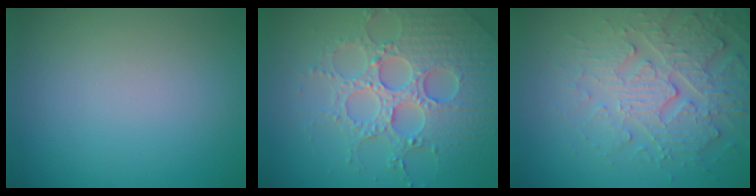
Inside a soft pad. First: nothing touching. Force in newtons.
{"total": 5.5, "press": 5.4, "slide": 1.3}
{"total": 4.4, "press": 4.4, "slide": 0.5}